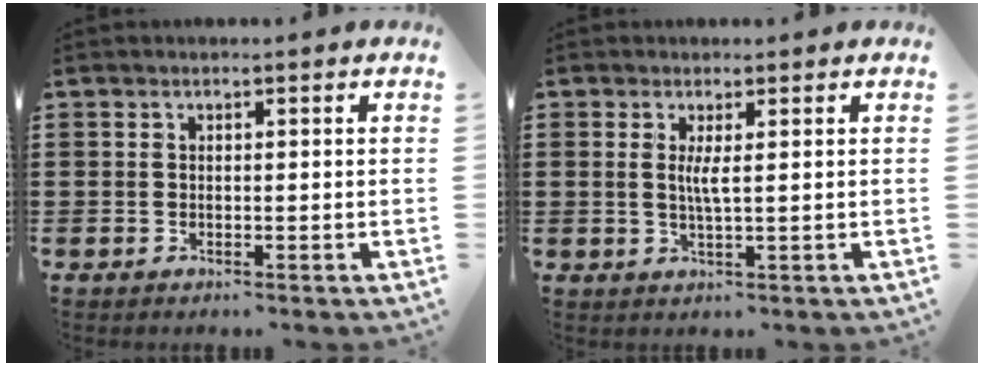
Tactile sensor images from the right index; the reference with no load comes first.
{"total": 2.4, "force": [0.4, -0.1, 2.3], "torque": [-0.048, -0.005, 0.006]}